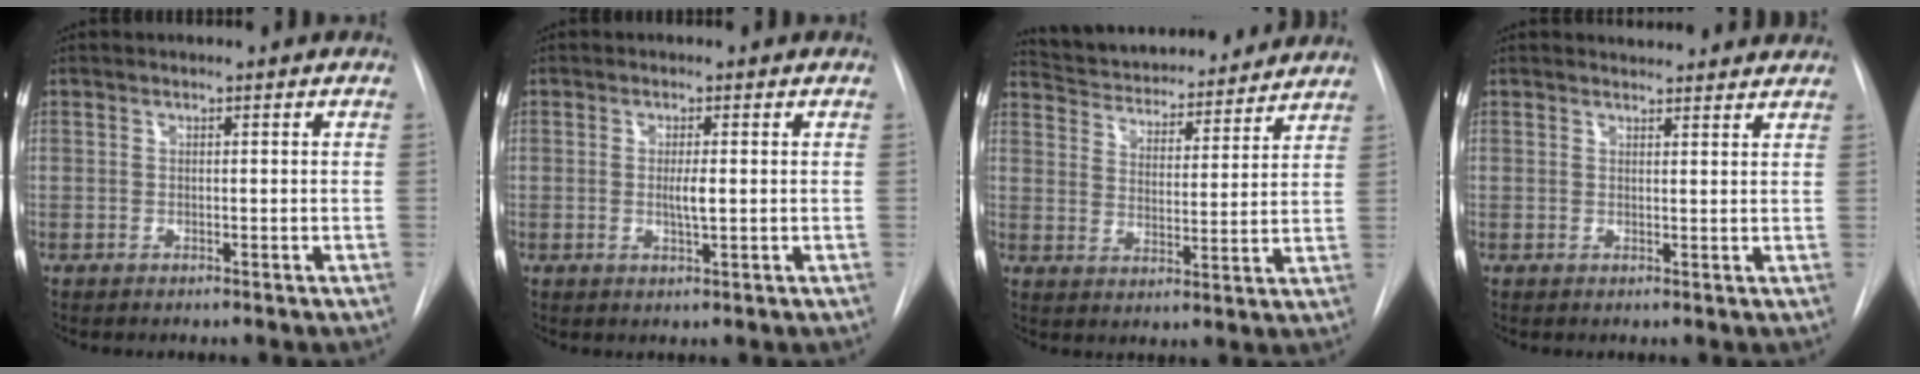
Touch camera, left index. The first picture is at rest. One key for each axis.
{"total": 2.0, "fx": -0.3, "fy": 0.1, "fz": 2.0, "tx": -0.040, "ty": -0.007, "tz": -0.005}
{"total": 19.1, "fx": 17.7, "fy": 4.4, "fz": 5.5, "tx": -0.091, "ty": 0.007, "tz": 0.250}
{"total": 8.1, "fx": 7.8, "fy": 1.6, "fz": 1.4, "tx": -0.004, "ty": 0.007, "tz": 0.076}